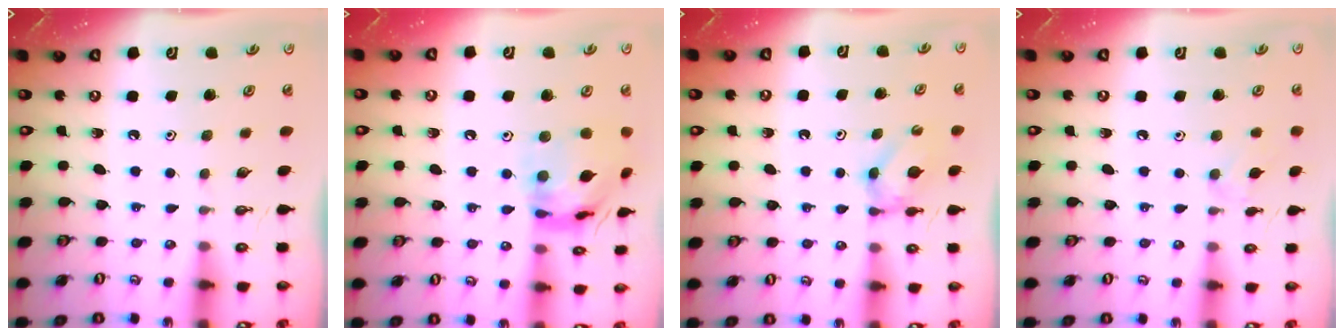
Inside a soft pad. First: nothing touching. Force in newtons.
{"total": 16.0, "press": 16.0, "slide": 1.6}
{"total": 3.2, "press": 3.2, "slide": 0.6}
{"total": 5.0, "press": 5.0, "slide": 0.9}